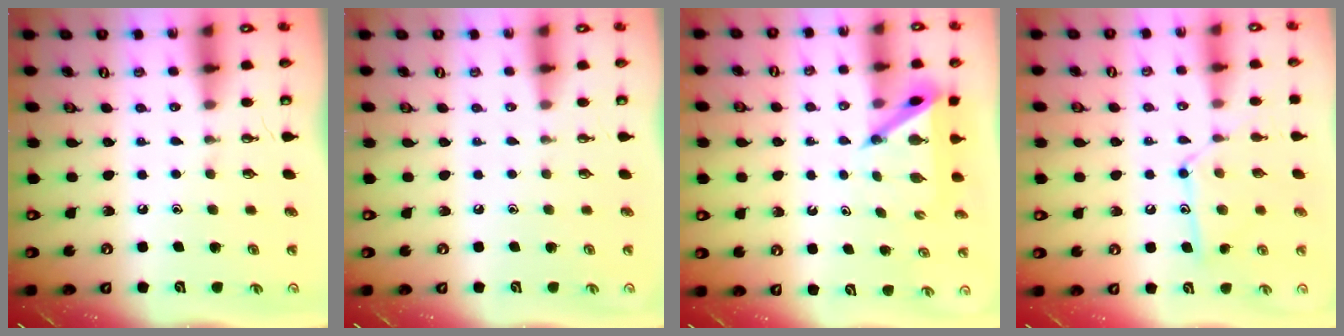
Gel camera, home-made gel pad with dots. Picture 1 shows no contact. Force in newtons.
{"total": 0.0}
{"total": 5.4, "press": 5.4, "slide": 0.3}
{"total": 12.6, "press": 12.6, "slide": 0.7}